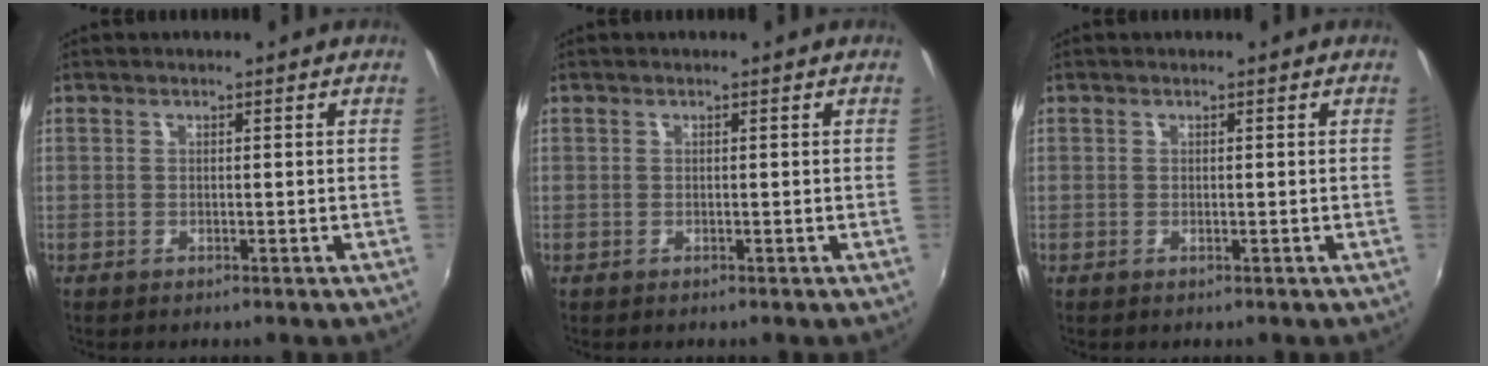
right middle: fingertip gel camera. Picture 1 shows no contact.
{"total": 0.0}
{"total": 0.0}